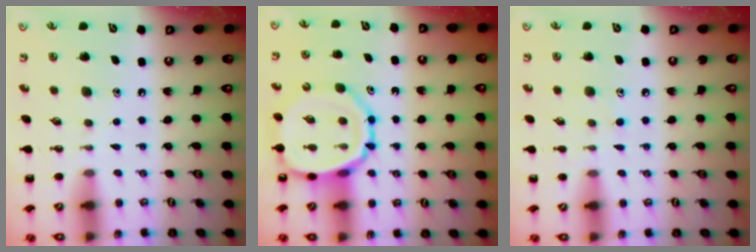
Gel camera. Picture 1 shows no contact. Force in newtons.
{"total": 11.7, "press": 11.4, "slide": 2.8}
{"total": 6.7, "press": 6.3, "slide": 2.4}